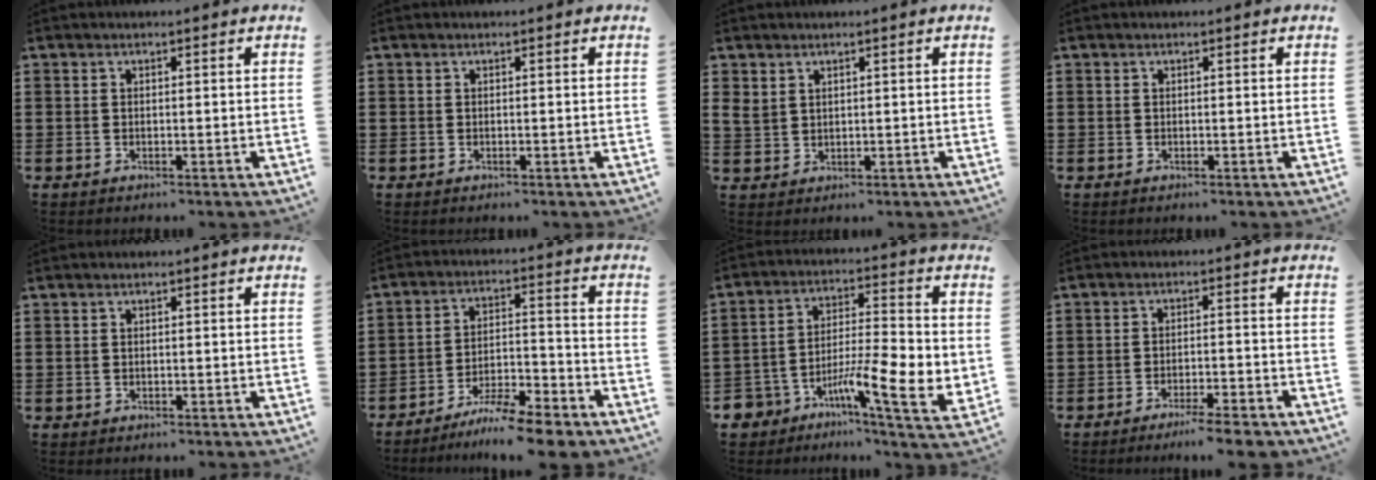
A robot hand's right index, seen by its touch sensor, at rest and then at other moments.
{"total": 0.0}
{"total": 2.2, "force": [1.6, 1.3, 0.8], "torque": [-0.021, 0.005, 0.031]}
{"total": 0.0}
{"total": 0.0}
{"total": 7.5, "force": [-6.8, 0.3, 3.1], "torque": [-0.051, 0.009, -0.129]}
{"total": 9.4, "force": [-3.7, 2.4, 8.3], "torque": [-0.156, -0.012, -0.065]}
{"total": 4.1, "force": [-3.6, -0.2, 2.0], "torque": [-0.033, -0.006, -0.068]}